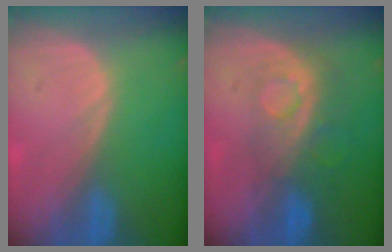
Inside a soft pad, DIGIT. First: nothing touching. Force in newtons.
{"total": 8.4, "press": 7.1, "slide": 4.5}